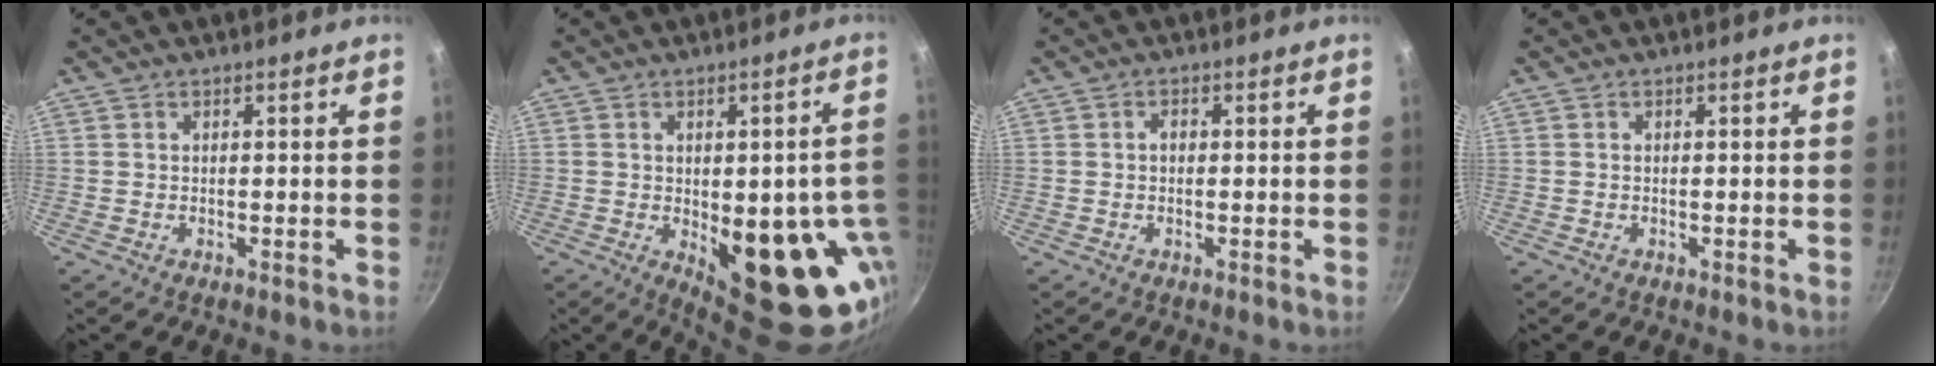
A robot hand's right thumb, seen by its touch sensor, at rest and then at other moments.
{"total": 20.0, "force": [-3.7, 8.7, 17.6], "torque": [-0.168, -0.019, -0.029]}
{"total": 1.1, "force": [-0.1, 0.8, 0.8], "torque": [-0.012, 0.005, -0.002]}
{"total": 0.0}